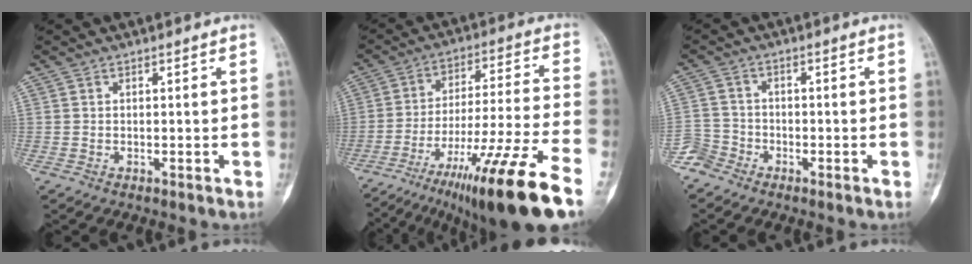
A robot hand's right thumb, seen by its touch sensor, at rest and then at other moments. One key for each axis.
{"total": 22.6, "fx": -13.7, "fy": 1.9, "fz": 17.8, "tx": -0.277, "ty": 0.038, "tz": -0.221}
{"total": 4.0, "fx": -3.2, "fy": 2.4, "fz": -0.2, "tx": 0.018, "ty": 0.014, "tz": -0.077}